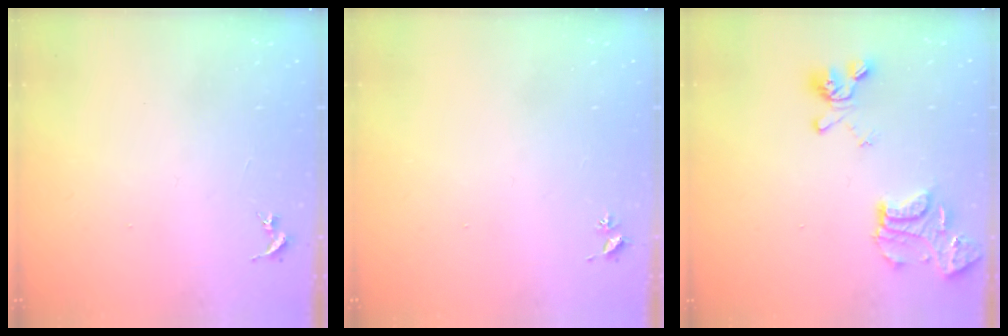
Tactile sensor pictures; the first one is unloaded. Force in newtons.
{"total": 2.6, "press": 2.6, "slide": 0.3}
{"total": 17.1, "press": 17.0, "slide": 1.7}